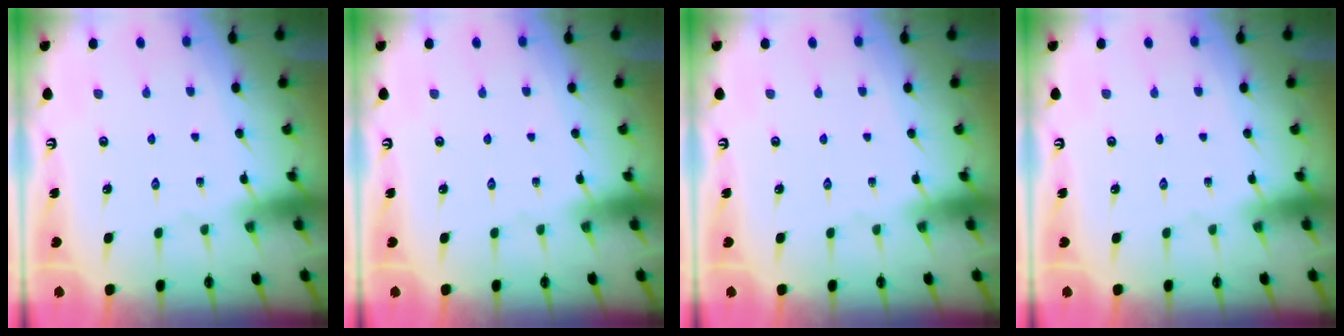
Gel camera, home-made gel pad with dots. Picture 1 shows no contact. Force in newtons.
{"total": 0.0}
{"total": 0.0}
{"total": 0.0}